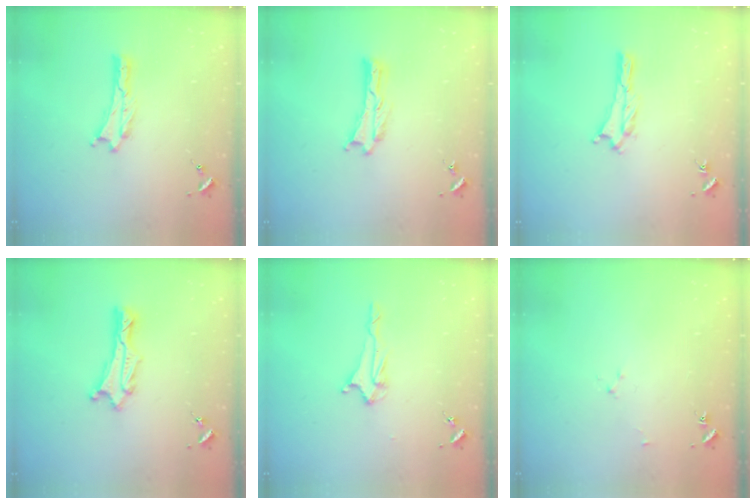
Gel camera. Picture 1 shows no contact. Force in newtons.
{"total": 0.0}
{"total": 1.2, "press": 1.1, "slide": 0.2}
{"total": 1.3, "press": 1.3, "slide": 0.1}
{"total": 2.1, "press": 2.0, "slide": 0.4}
{"total": 1.9, "press": 1.9, "slide": 0.3}